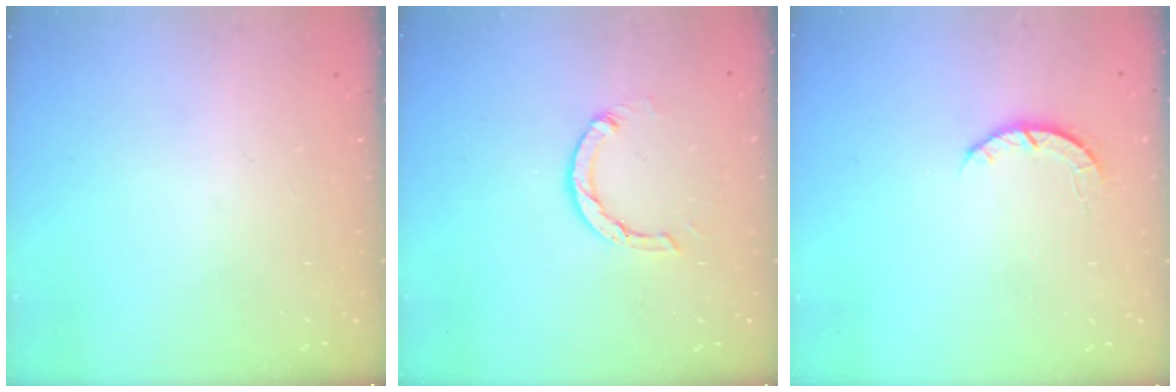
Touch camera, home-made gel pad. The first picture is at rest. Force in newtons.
{"total": 4.0, "press": 4.0, "slide": 0.4}
{"total": 2.7, "press": 2.6, "slide": 0.4}